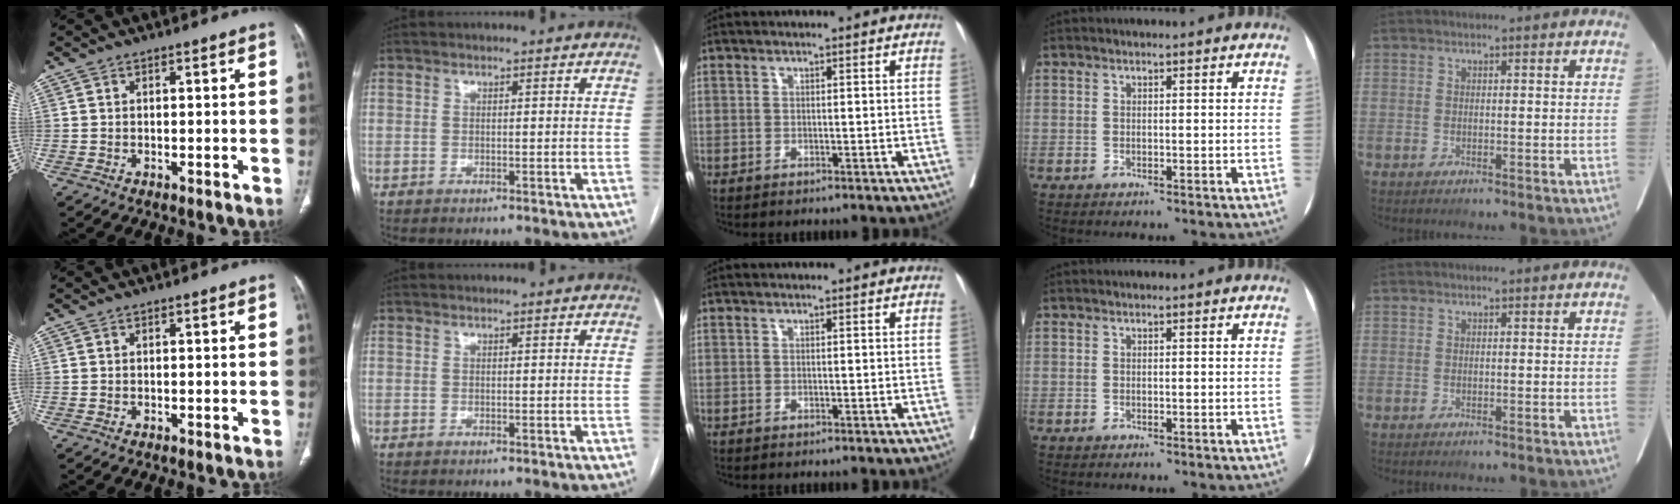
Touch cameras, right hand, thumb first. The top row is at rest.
{}